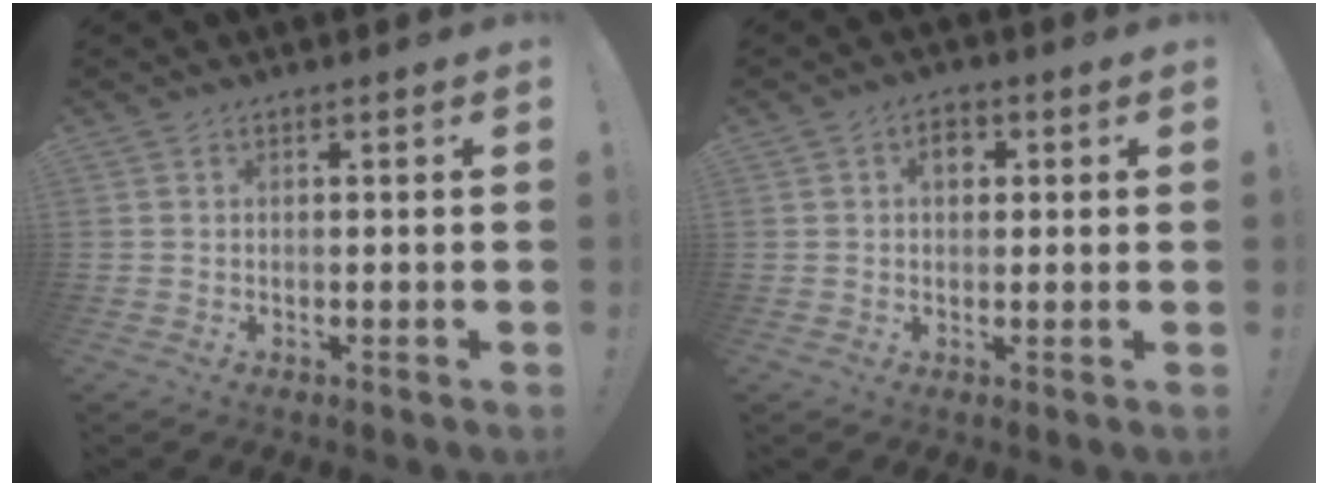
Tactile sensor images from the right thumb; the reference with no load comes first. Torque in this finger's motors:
{"motor_torque": [-0.41, 0.42, 0.00, 0.00, 0.00]}